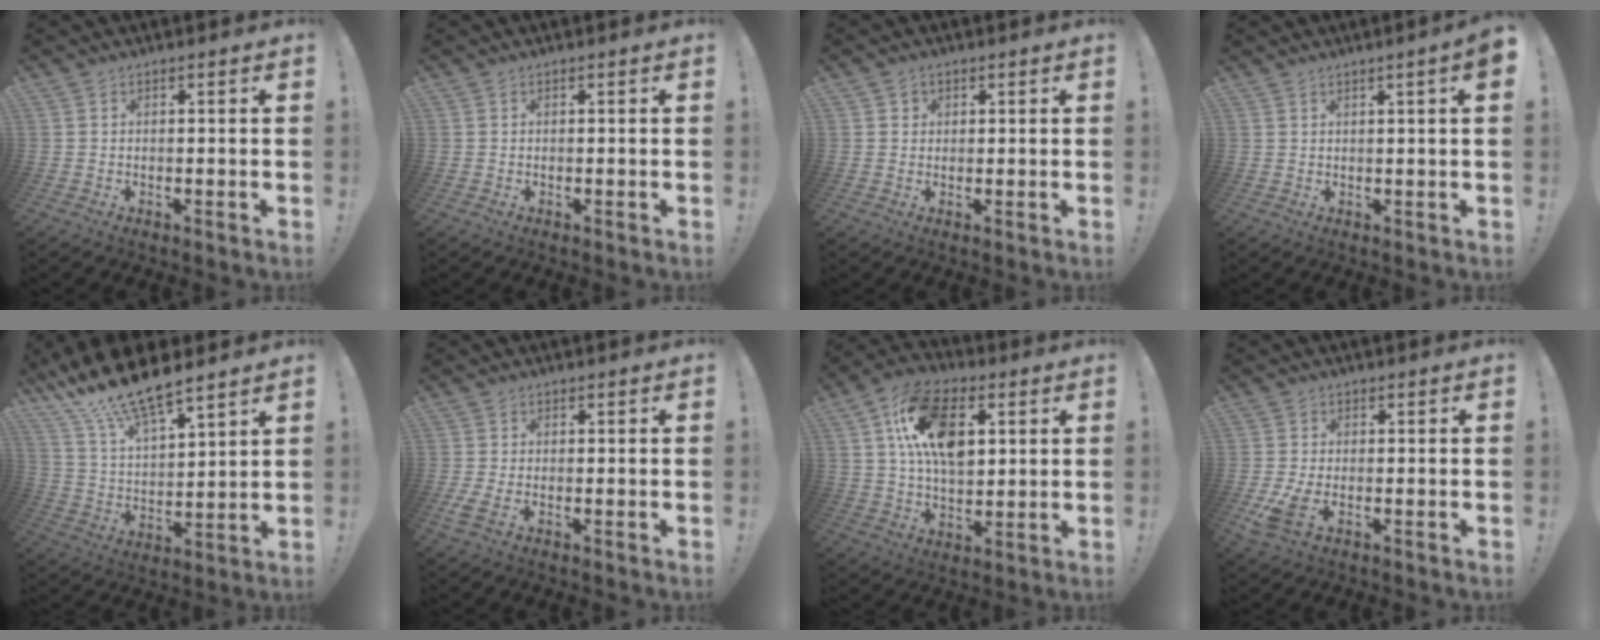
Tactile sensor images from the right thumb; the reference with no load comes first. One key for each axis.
{"total": 0.0}
{"total": 1.8, "fx": 0.8, "fy": 1.6, "fz": 0.4, "tx": 0.003, "ty": -0.004, "tz": 0.011}
{"total": 3.1, "fx": 1.3, "fy": -0.2, "fz": 2.8, "tx": -0.045, "ty": -0.006, "tz": 0.019}
{"total": 14.8, "fx": 11.9, "fy": 4.1, "fz": 7.9, "tx": -0.162, "ty": -0.084, "tz": 0.215}
{"total": 2.4, "fx": -0.4, "fy": 1.1, "fz": 2.1, "tx": -0.033, "ty": -0.005, "tz": -0.008}
{"total": 18.1, "fx": 5.1, "fy": 11.0, "fz": 13.4, "tx": -0.217, "ty": 0.006, "tz": 0.089}
{"total": 4.9, "fx": -1.6, "fy": 2.2, "fz": 4.1, "tx": -0.092, "ty": -0.007, "tz": -0.027}